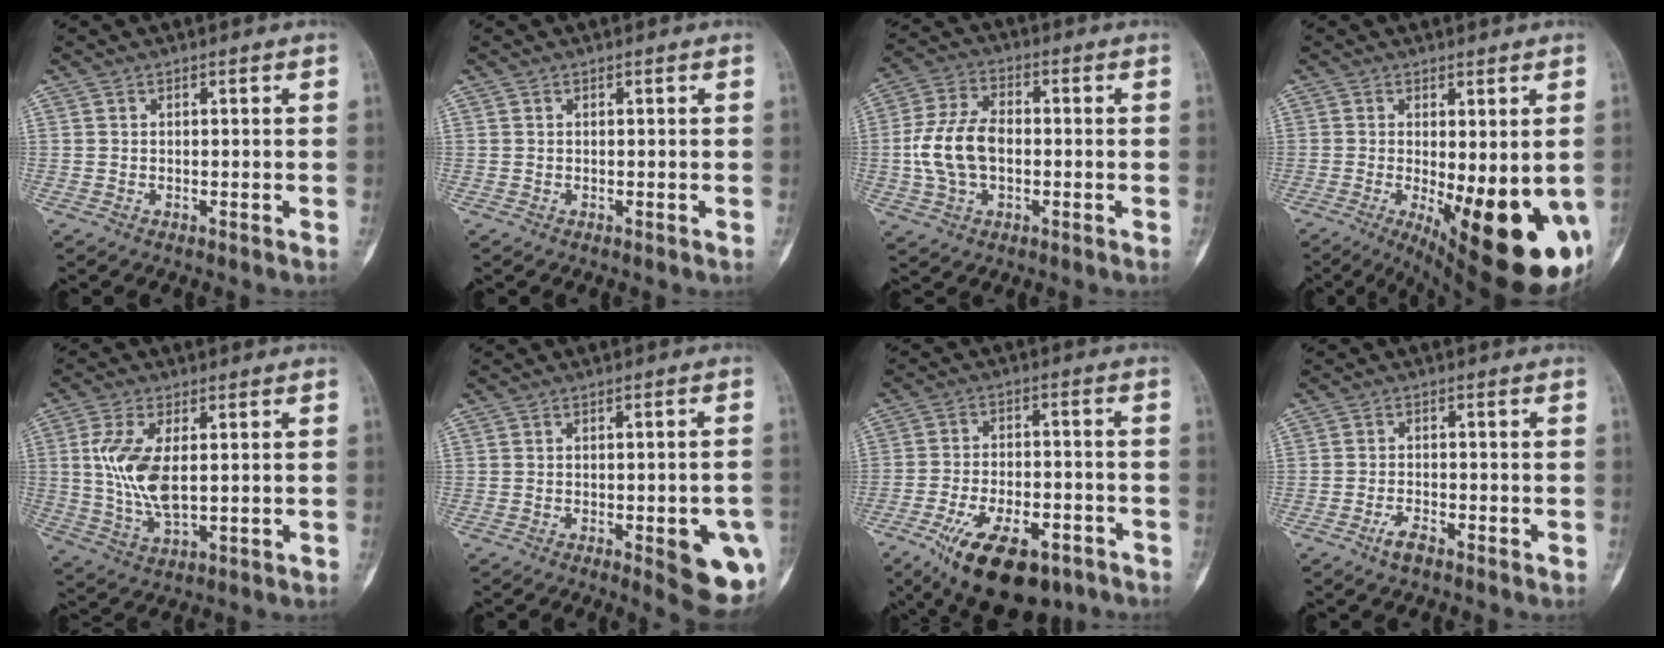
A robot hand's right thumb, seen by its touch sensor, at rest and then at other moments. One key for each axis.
{"total": 0.0}
{"total": 11.2, "fx": -0.9, "fy": 7.1, "fz": 8.7, "tx": -0.171, "ty": 0.021, "tz": -0.021}
{"total": 19.0, "fx": -5.4, "fy": 6.6, "fz": 17.0, "tx": -0.185, "ty": -0.027, "tz": -0.054}
{"total": 11.0, "fx": 1.4, "fy": 5.3, "fz": 9.5, "tx": -0.197, "ty": -0.012, "tz": 0.034}
{"total": 11.5, "fx": -3.7, "fy": 3.6, "fz": 10.3, "tx": -0.108, "ty": 0.002, "tz": -0.033}
{"total": 17.4, "fx": -10.0, "fy": 8.2, "fz": 11.7, "tx": -0.195, "ty": 0.034, "tz": -0.154}
{"total": 3.0, "fx": -2.0, "fy": 1.2, "fz": 1.9, "tx": -0.041, "ty": 0.008, "tz": -0.039}